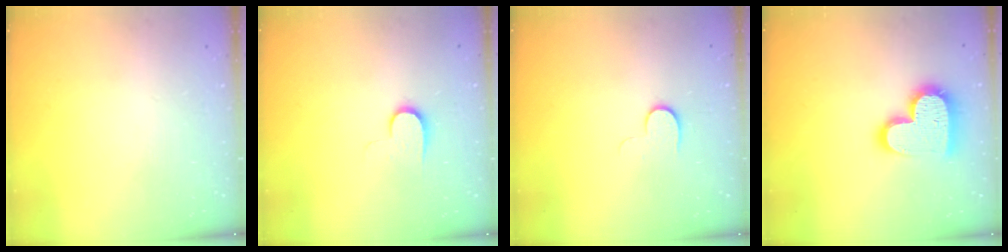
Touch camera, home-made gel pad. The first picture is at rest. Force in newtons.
{"total": 7.1, "press": 7.1, "slide": 0.7}
{"total": 5.3, "press": 5.3, "slide": 0.5}
{"total": 17.1, "press": 17.1, "slide": 1.1}